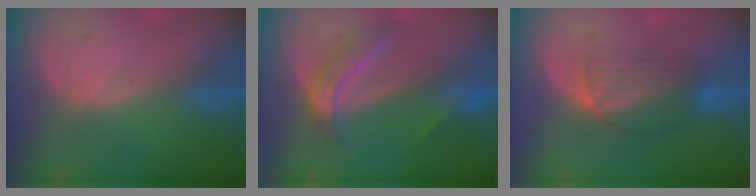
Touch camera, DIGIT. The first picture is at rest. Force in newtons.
{"total": 5.9, "press": 4.9, "slide": 3.3}
{"total": 6.9, "press": 6.1, "slide": 3.2}